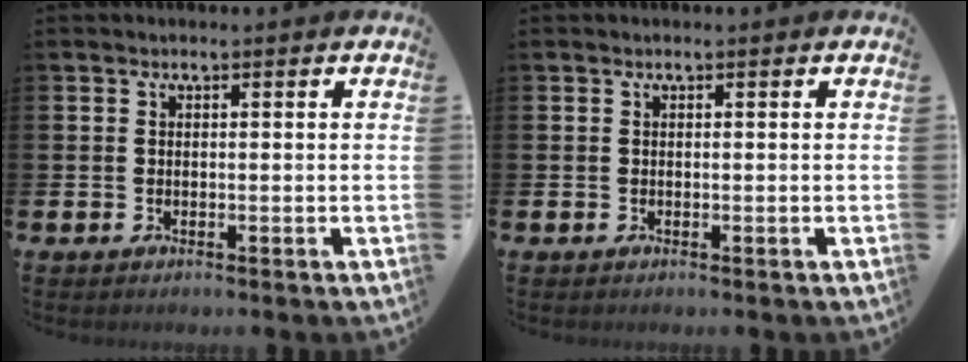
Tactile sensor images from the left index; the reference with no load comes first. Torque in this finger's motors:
{"motor_torque": [-0.03, 0.03, 0.00, 0.00]}